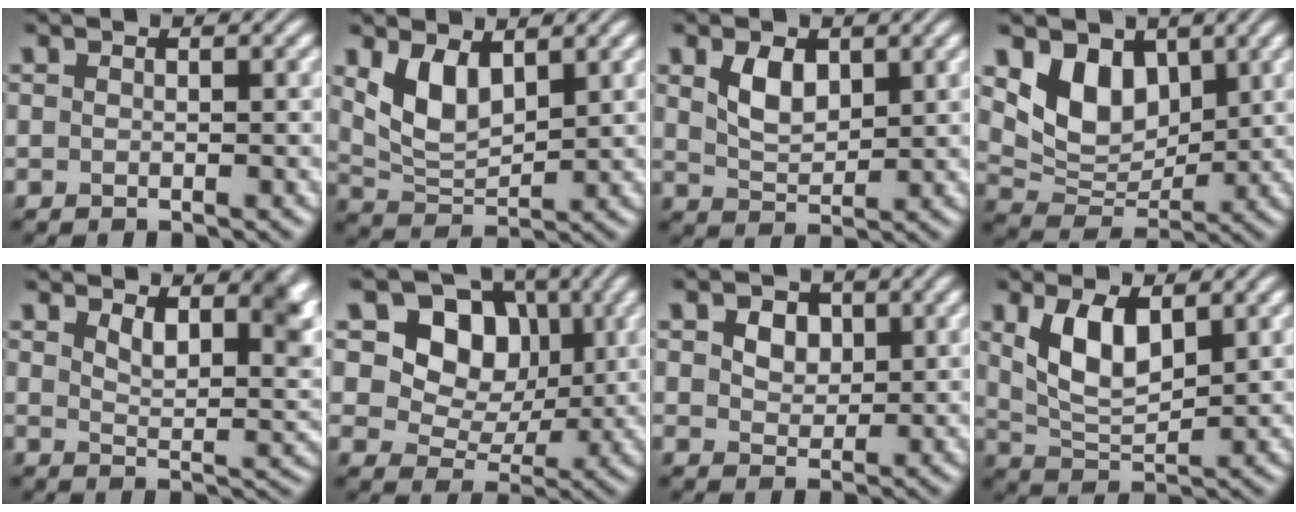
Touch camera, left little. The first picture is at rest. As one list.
[{"total": 4.5, "force": [2.1, 2.4, 3.3], "torque": [-0.071, -0.007, 0.045]}, {"total": 3.4, "force": [1.5, 2.0, 2.3], "torque": [-0.051, -0.001, 0.032]}, {"total": 5.8, "force": [2.6, 4.0, 3.3], "torque": [-0.062, -0.014, 0.045]}, {"total": 5.5, "force": [3.1, 2.3, 3.9], "torque": [-0.057, -0.010, 0.048]}, {"total": 9.5, "force": [3.2, 7.2, 5.2], "torque": [-0.092, 0.012, 0.050]}, {"total": 3.3, "force": [1.5, 2.3, 1.9], "torque": [-0.036, 0.006, 0.012]}, {"total": 5.5, "force": [2.1, 2.6, 4.3], "torque": [-0.093, -0.002, 0.044]}]